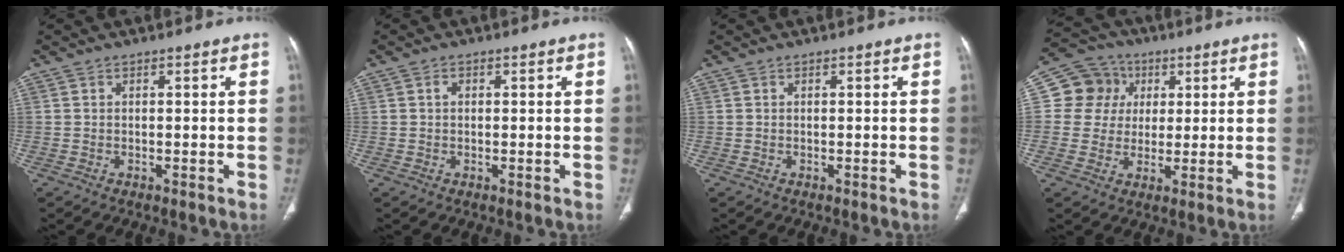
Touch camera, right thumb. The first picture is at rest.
{"total": 0.6, "force": [0.0, 0.3, 0.5], "torque": [-0.011, 0.002, -0.002]}
{"total": 0.0}
{"total": 9.6, "force": [2.3, 9.0, 2.3], "torque": [-0.007, 0.005, 0.032]}